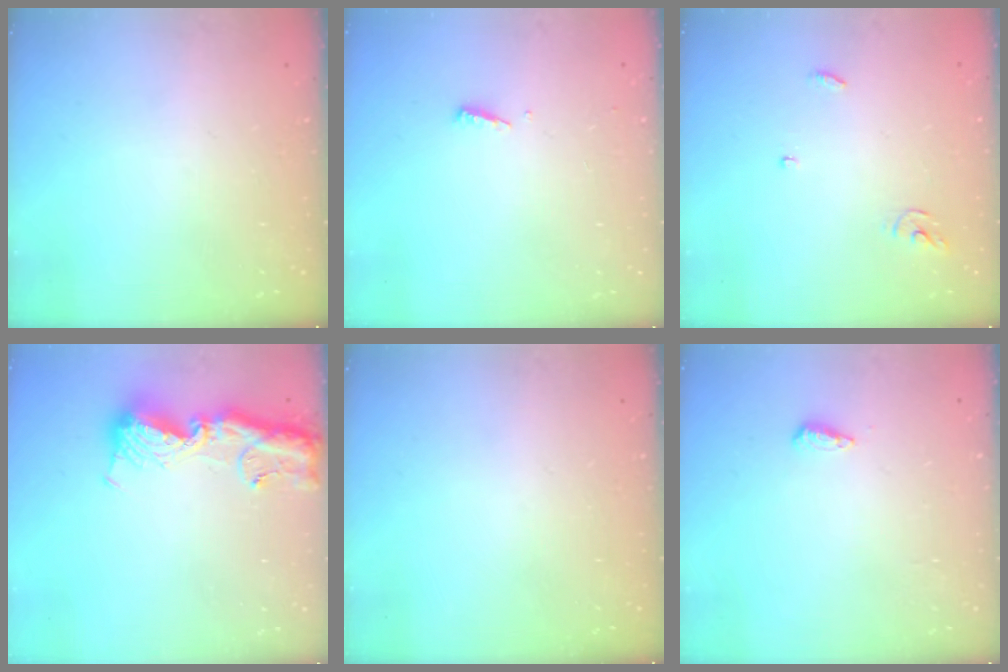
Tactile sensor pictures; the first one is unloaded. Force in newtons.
{"total": 3.1, "press": 3.1, "slide": 0.3}
{"total": 3.9, "press": 3.9, "slide": 0.4}
{"total": 15.7, "press": 15.6, "slide": 1.6}
{"total": 0.0}
{"total": 5.3, "press": 5.2, "slide": 1.1}